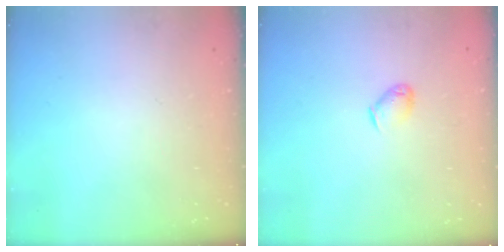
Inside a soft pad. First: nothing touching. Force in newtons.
{"total": 3.7, "press": 3.7, "slide": 0.6}